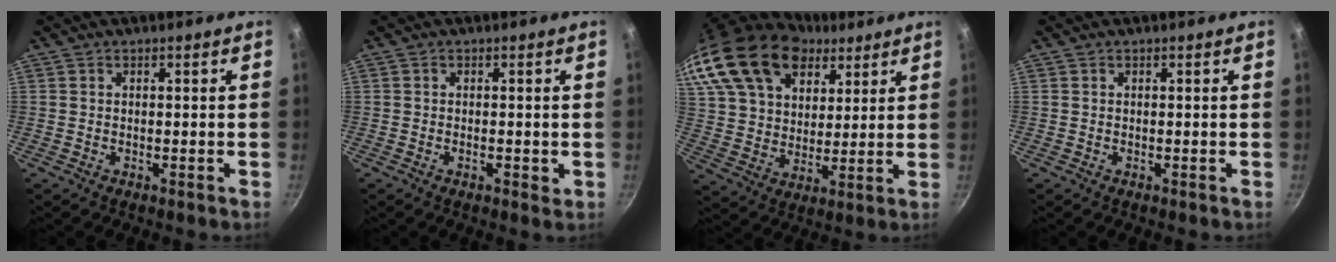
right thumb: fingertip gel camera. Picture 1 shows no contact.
{"total": 1.6, "force": [-0.5, 0.7, 1.4], "torque": [-0.021, -0.001, -0.008]}
{"total": 25.0, "force": [14.9, 15.3, 12.9], "torque": [-0.250, -0.004, 0.280]}
{"total": 0.0}